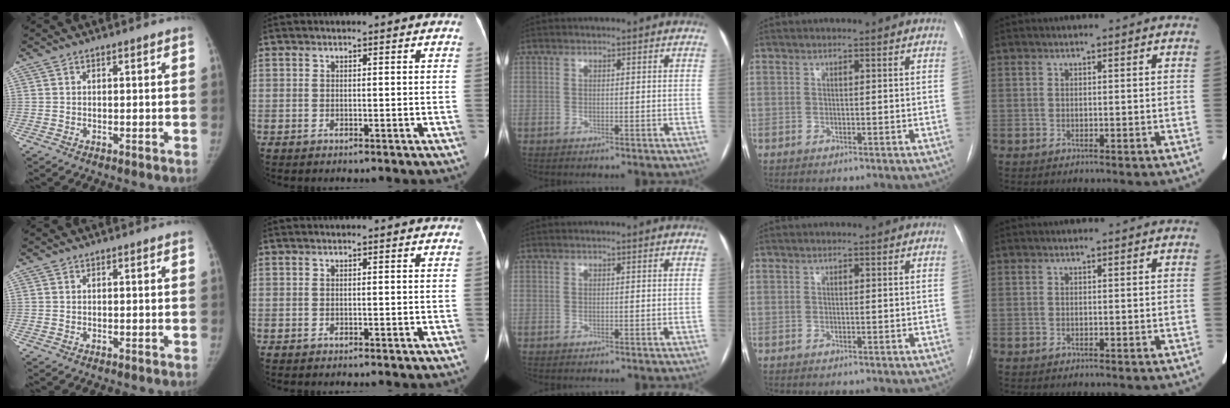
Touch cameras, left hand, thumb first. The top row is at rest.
{}